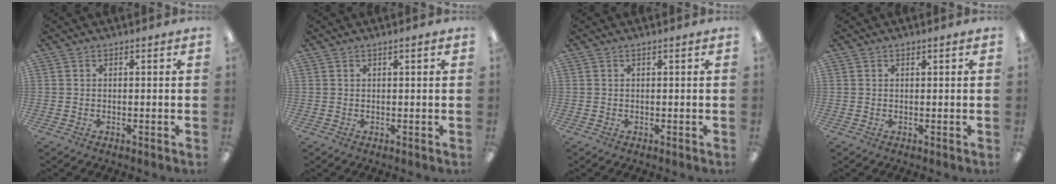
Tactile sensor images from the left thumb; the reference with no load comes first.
{"total": 1.3, "force": [0.5, 0.2, 1.2], "torque": [-0.023, 0.002, 0.008]}
{"total": 0.0}
{"total": 0.7, "force": [0.4, 0.2, 0.5], "torque": [-0.012, 0.002, 0.007]}